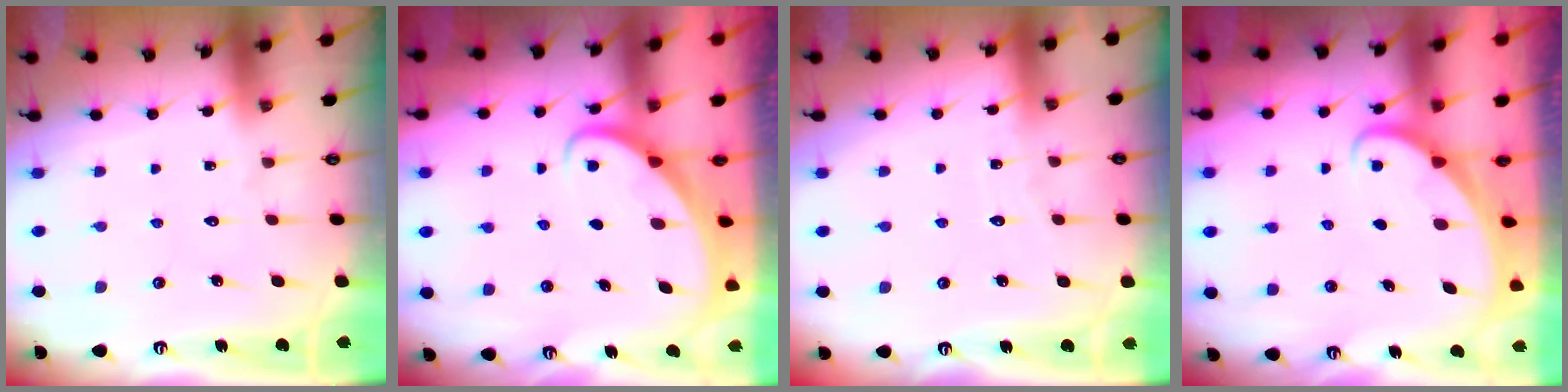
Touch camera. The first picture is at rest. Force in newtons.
{"total": 2.2, "press": 2.2, "slide": 0.2}
{"total": 2.4, "press": 2.4, "slide": 0.3}
{"total": 1.6, "press": 1.6, "slide": 0.0}